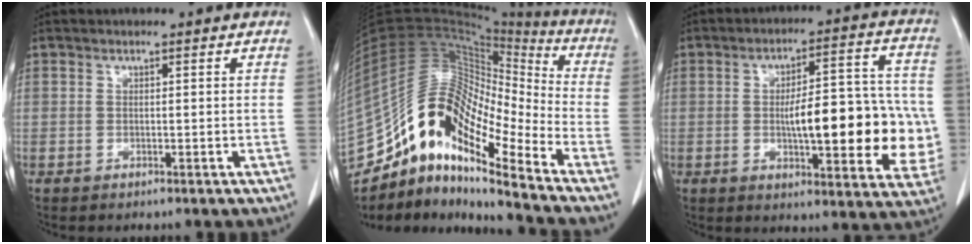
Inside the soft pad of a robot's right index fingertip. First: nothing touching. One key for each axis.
{"total": 20.8, "fx": -14.9, "fy": 5.2, "fz": 13.5, "tx": -0.267, "ty": 0.049, "tz": -0.268}
{"total": 17.9, "fx": -2.0, "fy": 5.1, "fz": 17.1, "tx": -0.207, "ty": 0.027, "tz": -0.019}